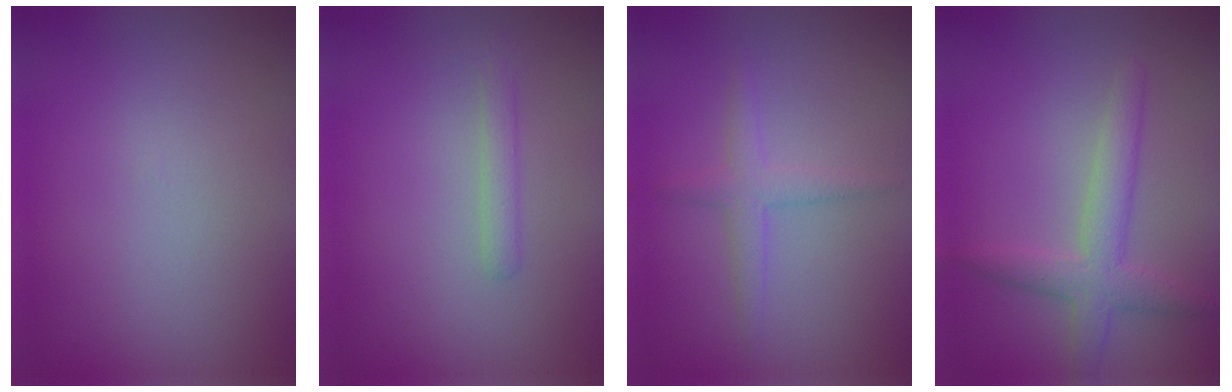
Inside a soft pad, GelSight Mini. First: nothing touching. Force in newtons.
{"total": 1.4, "press": 1.4, "slide": 0.0}
{"total": 2.0, "press": 2.0, "slide": 0.1}
{"total": 2.8, "press": 2.8, "slide": 0.2}